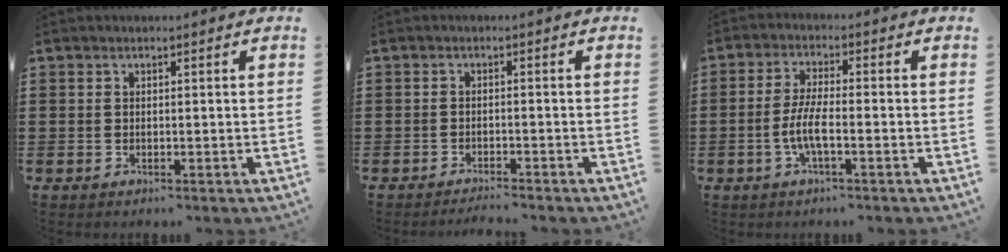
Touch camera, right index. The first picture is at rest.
{"total": 1.7, "force": [-1.6, -0.1, 0.1], "torque": [-0.005, 0.004, -0.034]}
{"total": 5.0, "force": [-1.8, 0.9, 4.6], "torque": [-0.106, -0.008, -0.041]}